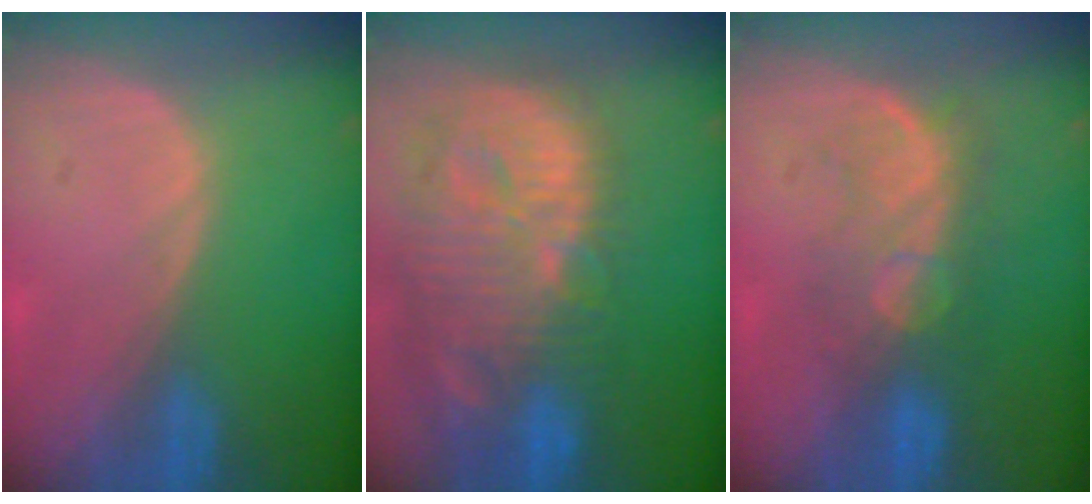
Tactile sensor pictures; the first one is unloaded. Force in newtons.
{"total": 14.4, "press": 12.6, "slide": 7.0}
{"total": 7.5, "press": 7.2, "slide": 2.1}